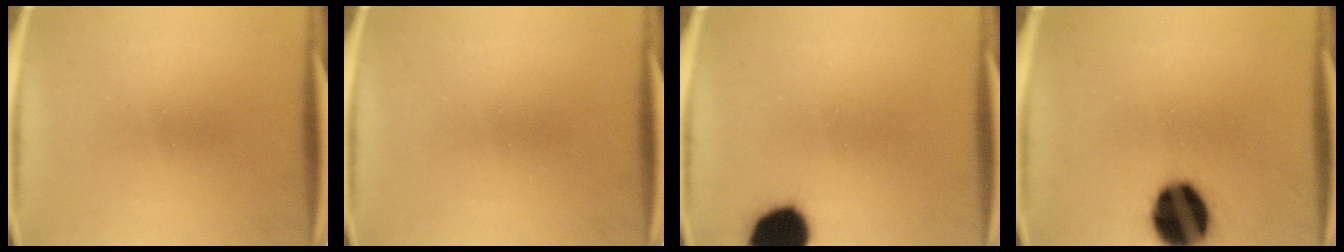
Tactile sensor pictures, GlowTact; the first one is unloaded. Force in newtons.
{"total": 0.0}
{"total": 13.9}
{"total": 17.3}